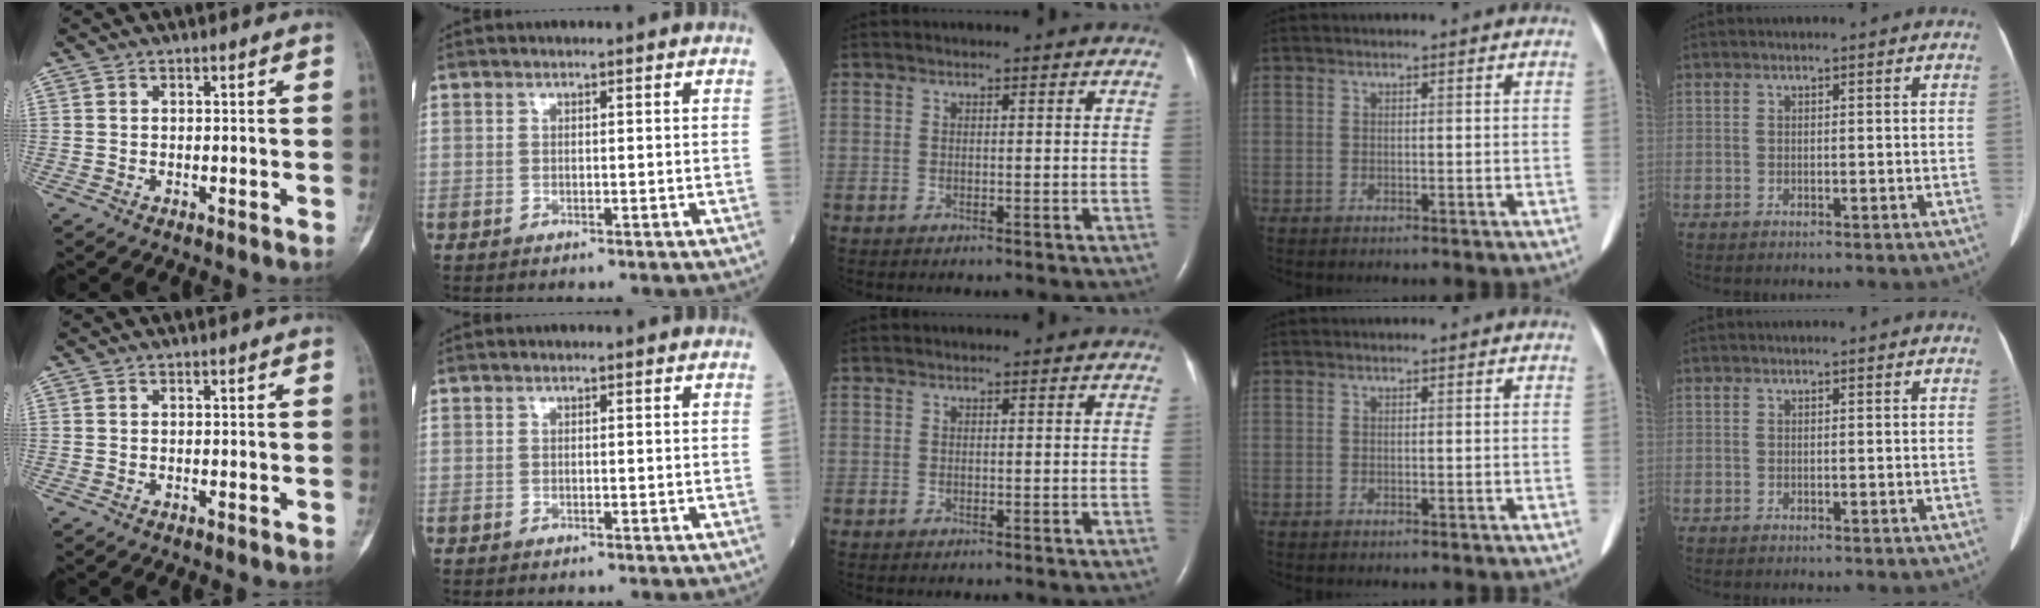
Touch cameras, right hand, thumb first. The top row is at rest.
{}